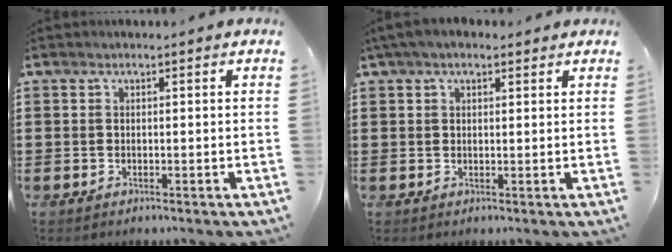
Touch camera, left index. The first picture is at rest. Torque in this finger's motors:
{"motor_torque": [2.14, 0.00, 0.65, 0.19]}